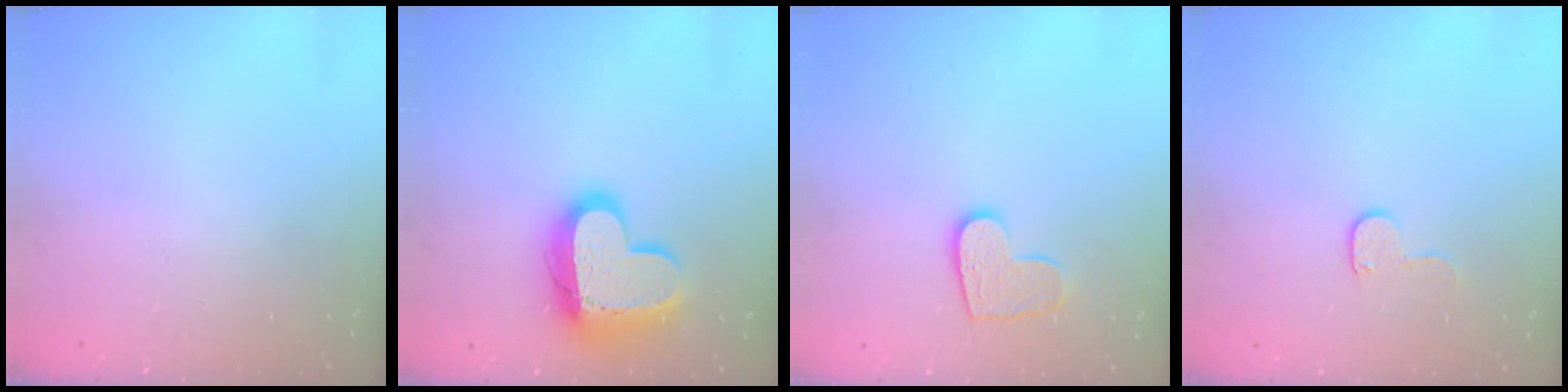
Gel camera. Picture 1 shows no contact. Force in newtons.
{"total": 17.4, "press": 17.3, "slide": 1.5}
{"total": 9.8, "press": 9.8, "slide": 0.3}
{"total": 4.5, "press": 4.5, "slide": 0.5}